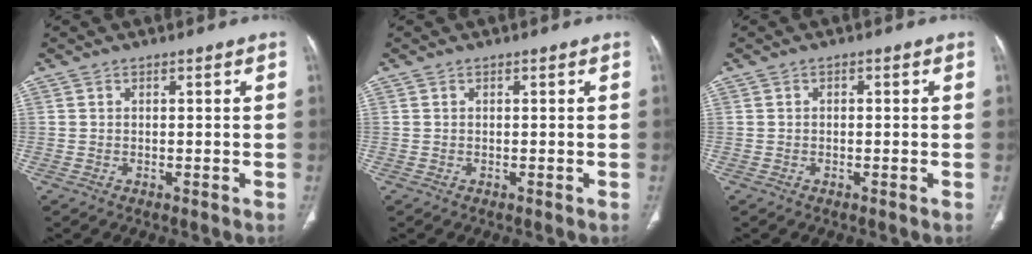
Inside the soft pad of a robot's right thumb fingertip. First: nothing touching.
{"total": 0.0}
{"total": 0.5, "force": [0.0, 0.3, 0.4], "torque": [-0.005, 0.001, -0.003]}